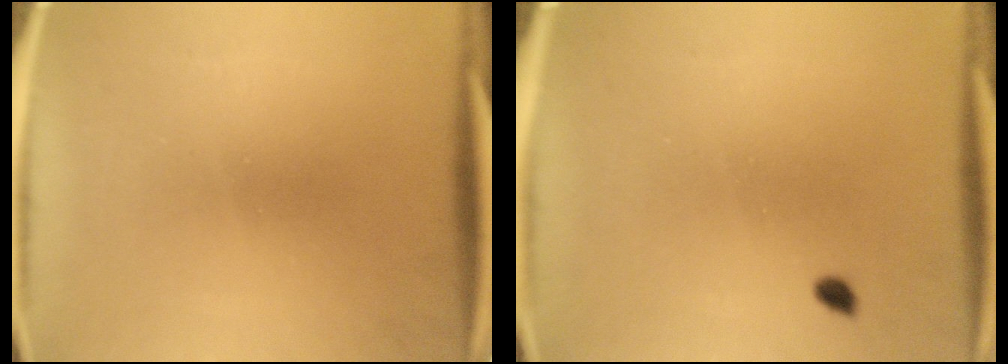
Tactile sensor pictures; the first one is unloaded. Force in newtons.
{"total": 0.9}